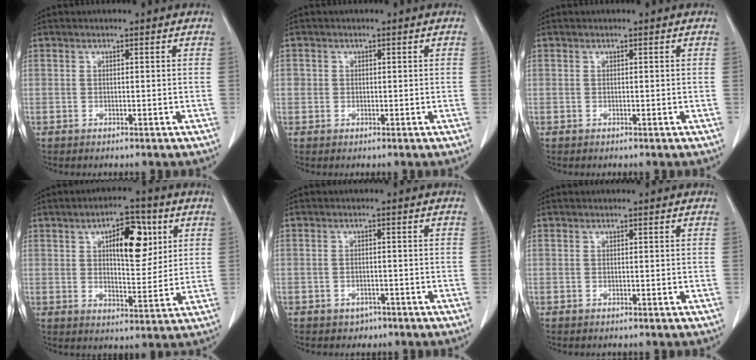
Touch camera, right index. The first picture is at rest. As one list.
[{"total": 1.4, "force": [0.1, 1.4, 0.2], "torque": [0.005, 0.007, 0.003]}, {"total": 0.0}, {"total": 10.0, "force": [3.7, 3.8, 8.4], "torque": [-0.128, 0.010, 0.060]}, {"total": 2.3, "force": [-1.5, 1.7, 0.4], "torque": [-0.005, 0.006, -0.014]}, {"total": 0.0}]